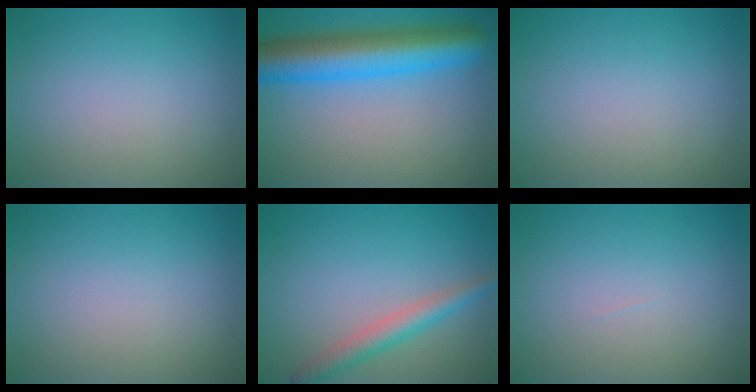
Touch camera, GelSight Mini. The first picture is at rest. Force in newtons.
{"total": 9.0, "press": 9.0, "slide": 0.2}
{"total": 0.0}
{"total": 0.0}
{"total": 2.9, "press": 2.9, "slide": 0.1}
{"total": 0.0}